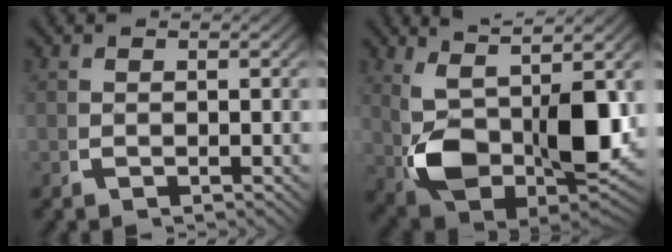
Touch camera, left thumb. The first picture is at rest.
{"total": 13.4, "force": [0.7, 7.6, 11.0], "torque": [-0.221, -0.052, 0.036]}